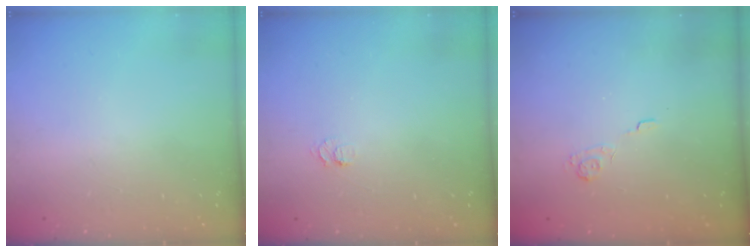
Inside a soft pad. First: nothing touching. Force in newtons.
{"total": 4.4, "press": 4.4, "slide": 0.5}
{"total": 2.2, "press": 1.7, "slide": 1.4}